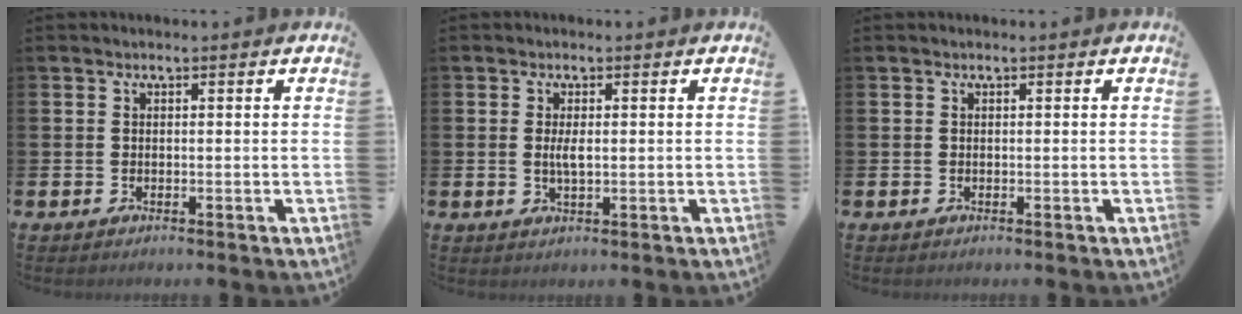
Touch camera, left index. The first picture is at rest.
{"total": 2.2, "force": [0.2, 0.8, 2.0], "torque": [-0.037, 0.001, 0.001]}
{"total": 0.0}